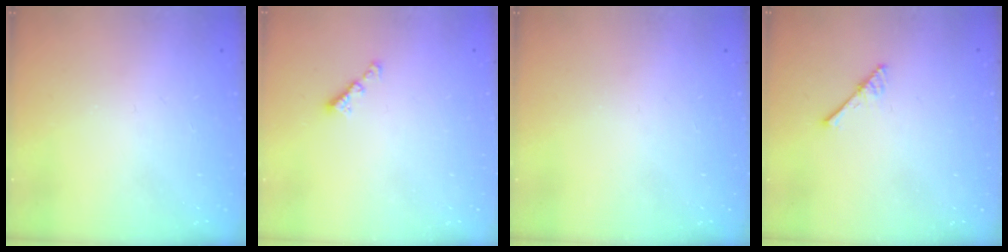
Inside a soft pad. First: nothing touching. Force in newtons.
{"total": 2.3, "press": 2.3, "slide": 0.4}
{"total": 0.0}
{"total": 3.0, "press": 3.0, "slide": 0.3}